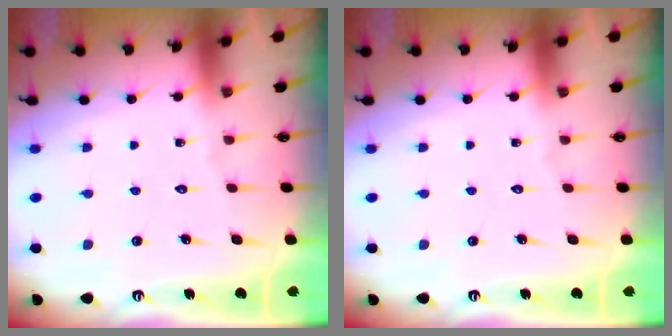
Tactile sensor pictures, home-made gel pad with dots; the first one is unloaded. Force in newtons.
{"total": 0.0}